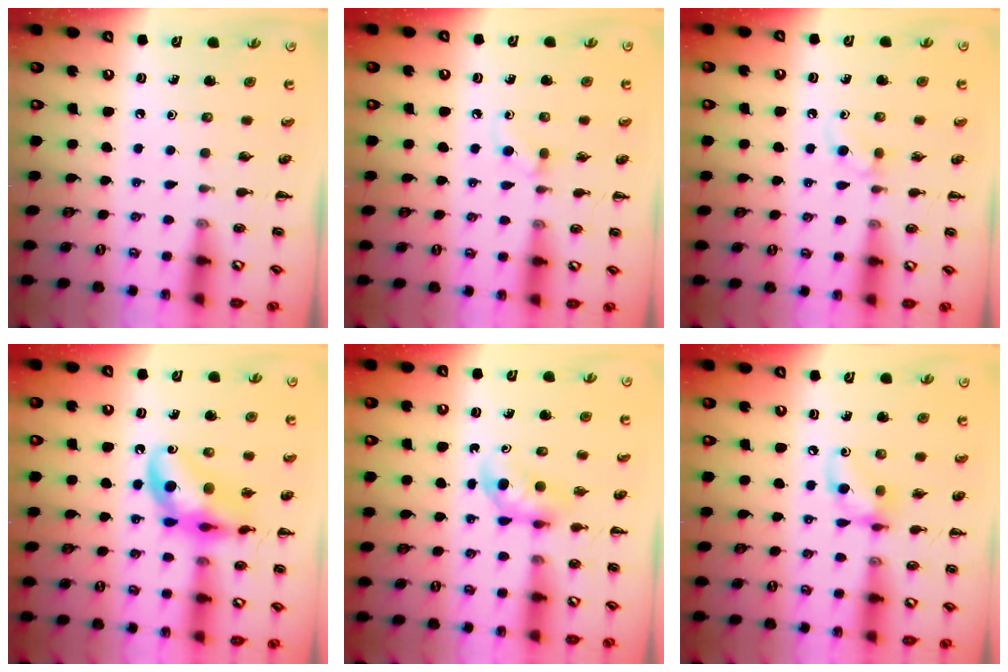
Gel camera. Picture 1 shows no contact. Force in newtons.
{"total": 4.2, "press": 4.1, "slide": 1.1}
{"total": 2.9, "press": 2.6, "slide": 1.3}
{"total": 13.2, "press": 12.9, "slide": 2.6}
{"total": 3.8, "press": 3.5, "slide": 1.4}
{"total": 8.1, "press": 8.1, "slide": 0.7}